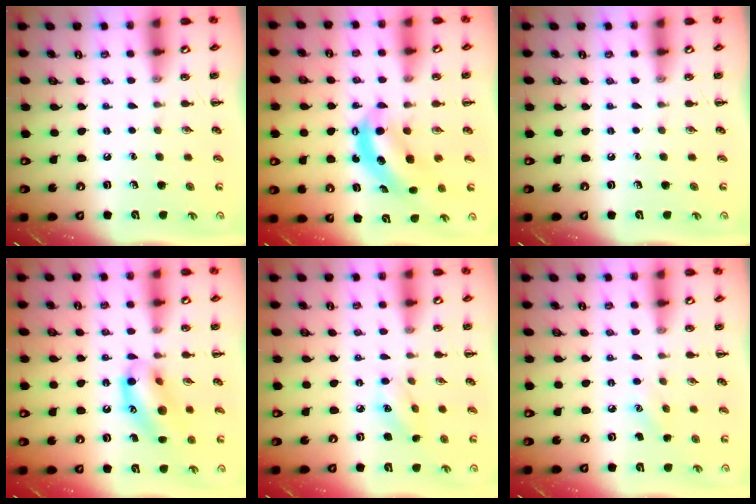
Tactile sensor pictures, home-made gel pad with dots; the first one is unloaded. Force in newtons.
{"total": 6.0, "press": 6.0, "slide": 0.4}
{"total": 0.0}
{"total": 14.5, "press": 14.3, "slide": 2.6}
{"total": 6.0, "press": 5.9, "slide": 1.2}
{"total": 5.9, "press": 5.7, "slide": 1.5}